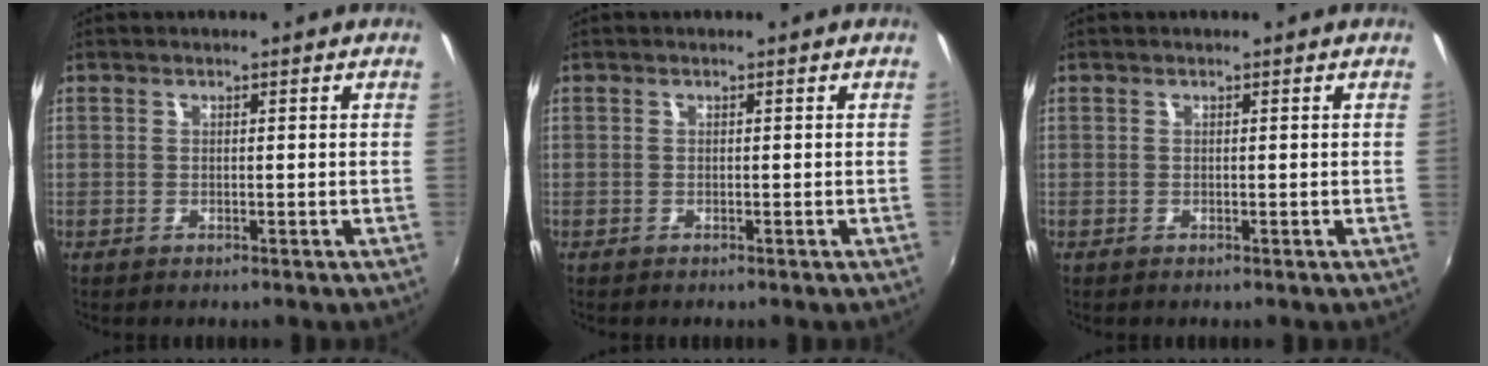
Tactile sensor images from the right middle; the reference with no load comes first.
{"total": 0.0}
{"total": 0.0}